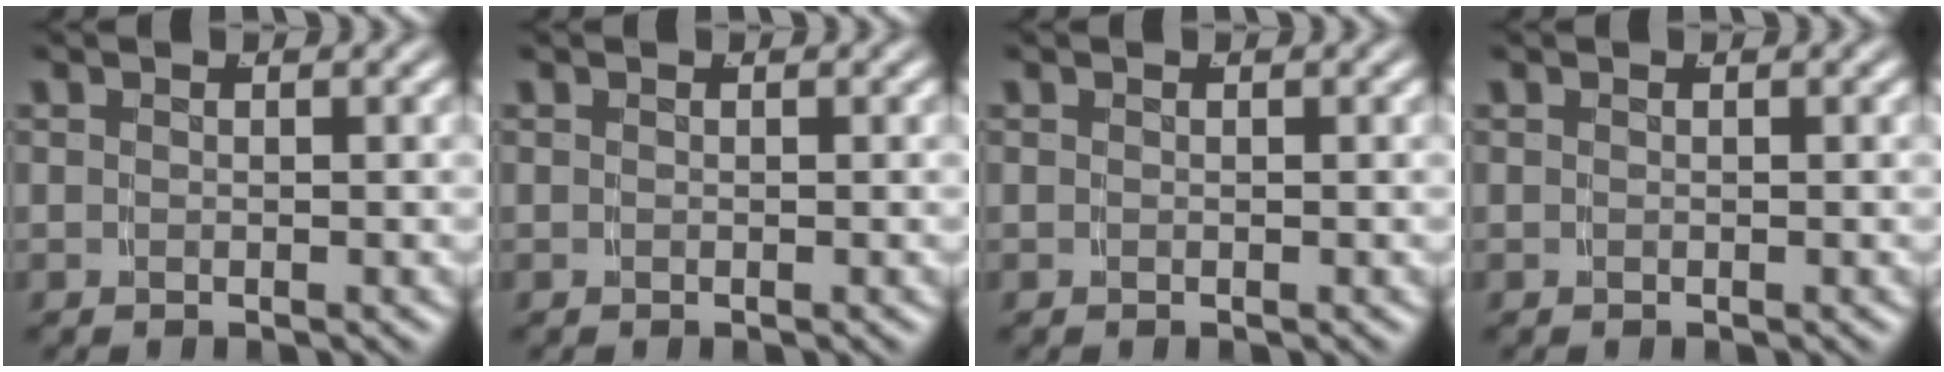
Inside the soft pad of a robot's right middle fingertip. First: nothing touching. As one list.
[{"total": 0.0}, {"total": 0.0}, {"total": 0.0}]